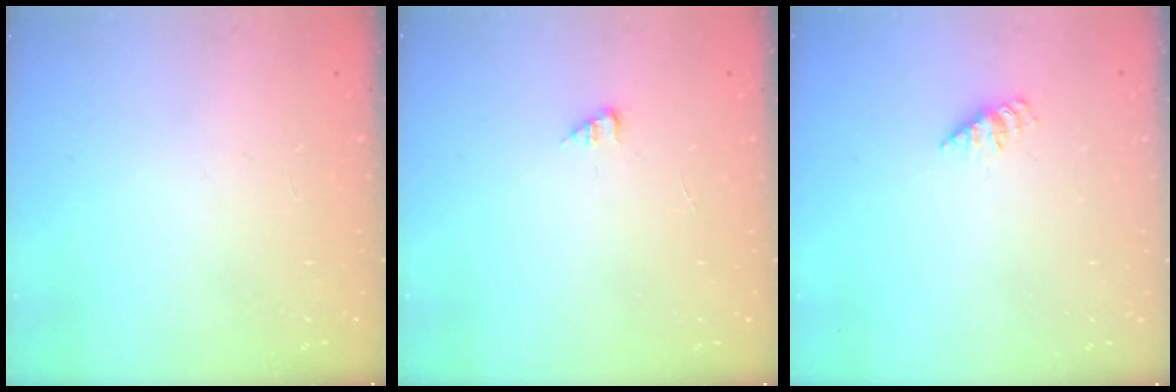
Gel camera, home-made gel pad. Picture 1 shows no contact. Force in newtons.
{"total": 1.6, "press": 1.6, "slide": 0.2}
{"total": 1.6, "press": 1.6, "slide": 0.2}